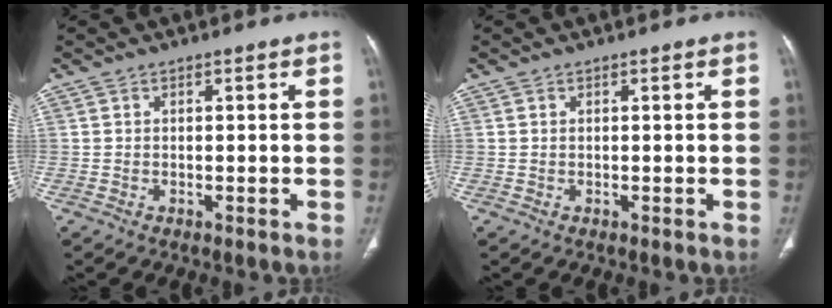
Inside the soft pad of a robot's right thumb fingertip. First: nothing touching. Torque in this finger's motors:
{"motor_torque": [0.14, 0.00, -0.05, -0.25, 0.04]}